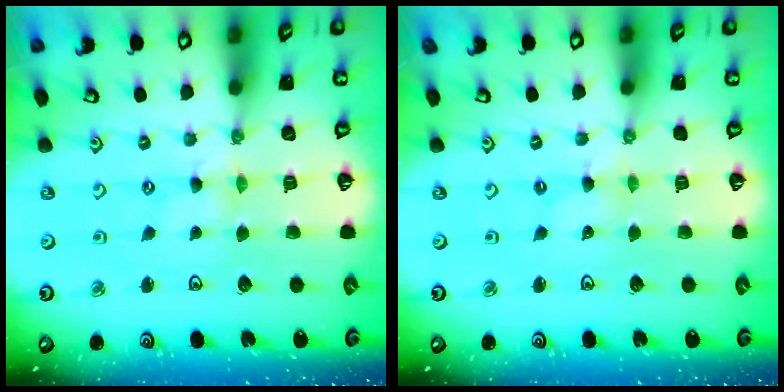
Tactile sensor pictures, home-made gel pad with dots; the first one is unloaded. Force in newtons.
{"total": 0.7, "press": 0.7, "slide": 0.1}